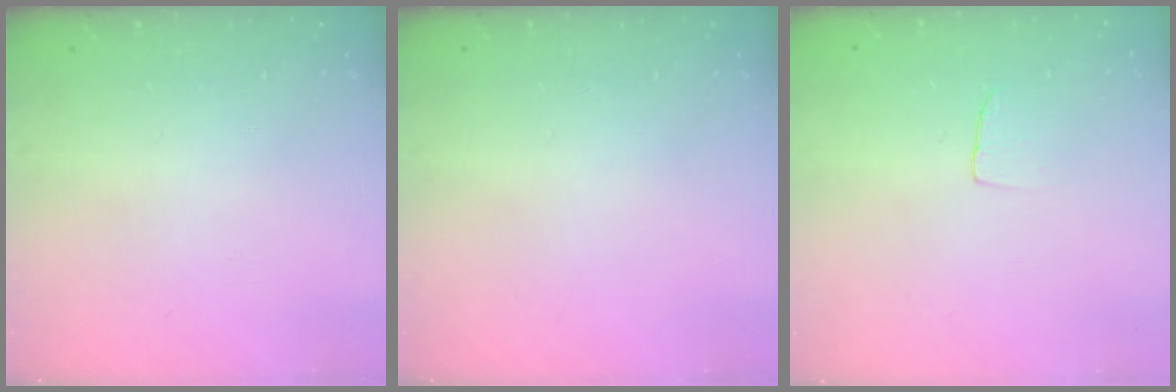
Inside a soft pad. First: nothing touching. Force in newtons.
{"total": 0.0}
{"total": 3.8, "press": 3.7, "slide": 0.2}